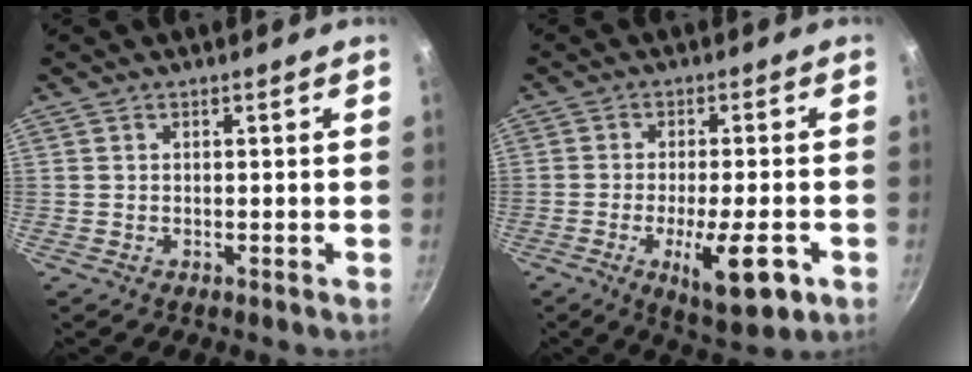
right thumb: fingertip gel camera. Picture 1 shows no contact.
{"total": 11.8, "force": [-4.3, 3.3, 10.5], "torque": [-0.154, 0.003, -0.061]}